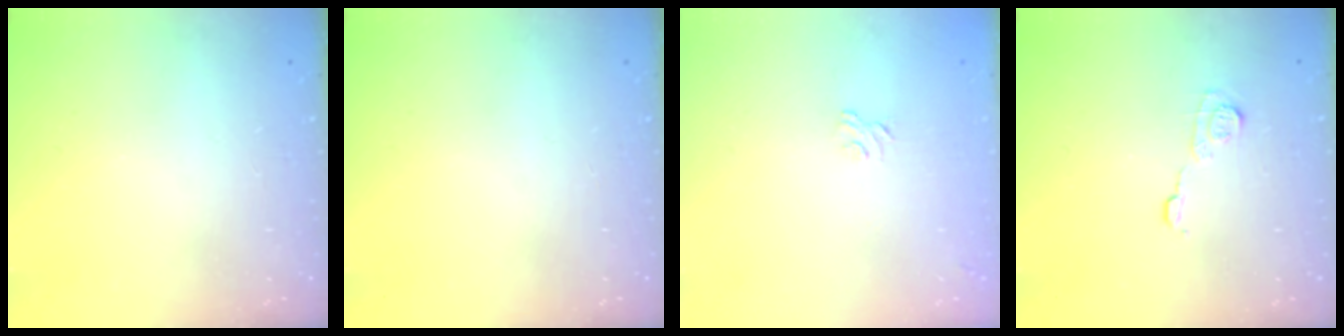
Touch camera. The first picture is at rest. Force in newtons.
{"total": 0.0}
{"total": 3.2, "press": 3.1, "slide": 1.0}
{"total": 7.4, "press": 7.3, "slide": 0.6}